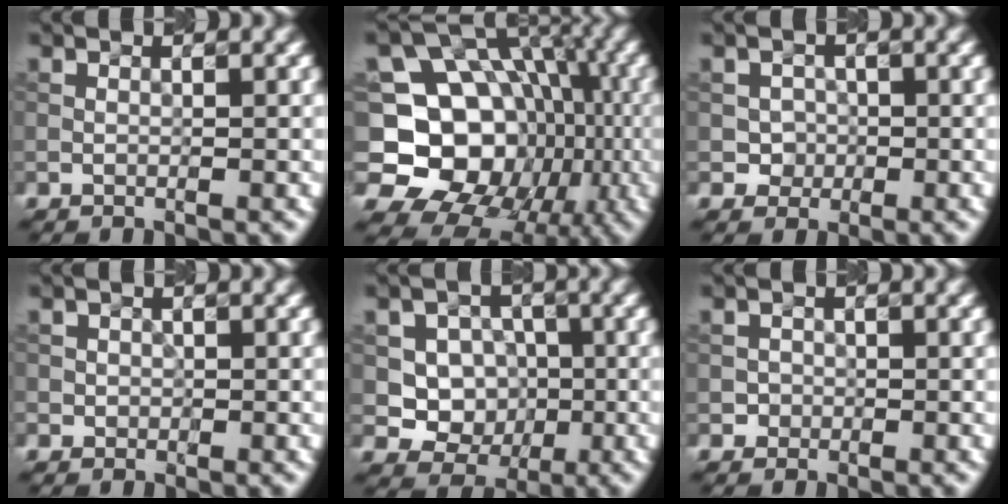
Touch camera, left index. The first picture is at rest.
{"total": 15.7, "force": [-2.6, 13.7, 7.1], "torque": [-0.116, -0.001, -0.072]}
{"total": 1.6, "force": [-0.3, 1.6, 0.2], "torque": [0.013, -0.001, -0.006]}
{"total": 0.9, "force": [0.0, 0.9, 0.1], "torque": [0.007, -0.002, -0.001]}
{"total": 6.4, "force": [-0.3, 5.9, 2.3], "torque": [-0.028, 0.019, -0.024]}
{"total": 0.9, "force": [-0.3, 0.9, -0.1], "torque": [0.014, 0.001, -0.006]}